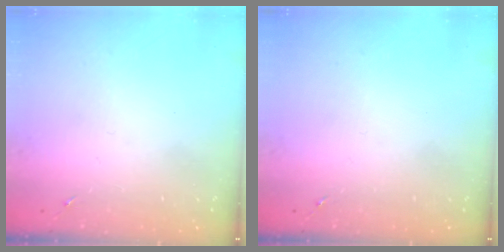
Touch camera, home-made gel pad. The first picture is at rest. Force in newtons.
{"total": 0.0}